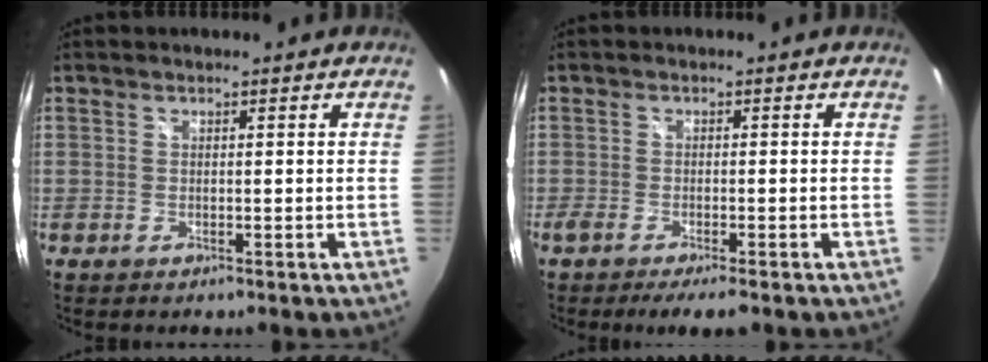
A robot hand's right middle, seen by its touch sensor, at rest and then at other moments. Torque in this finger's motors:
{"motor_torque": [0.77, -0.68, 0.11, 0.04]}